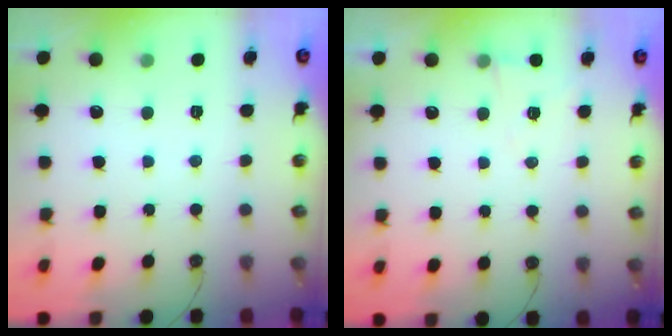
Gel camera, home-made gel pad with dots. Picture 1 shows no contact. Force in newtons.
{"total": 4.9, "press": 4.3, "slide": 2.3}